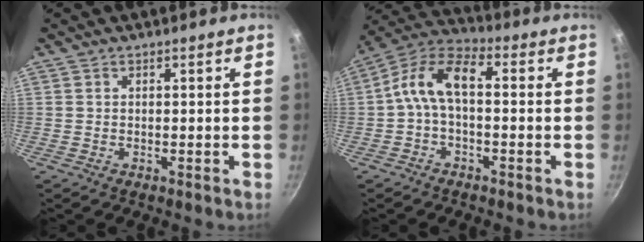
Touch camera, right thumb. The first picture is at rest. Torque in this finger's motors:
{"motor_torque": [0.22, 0.23, 0.41, -0.12, 0.11]}